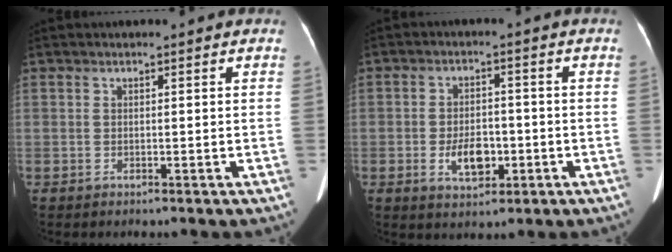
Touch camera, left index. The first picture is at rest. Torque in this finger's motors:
{"motor_torque": [0.06, 0.05, 0.08, 0.02]}